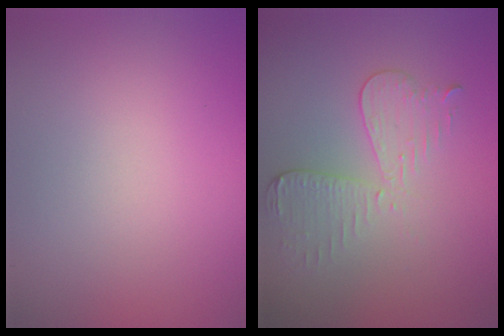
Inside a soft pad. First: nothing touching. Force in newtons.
{"total": 3.0, "press": 2.7, "slide": 1.2}